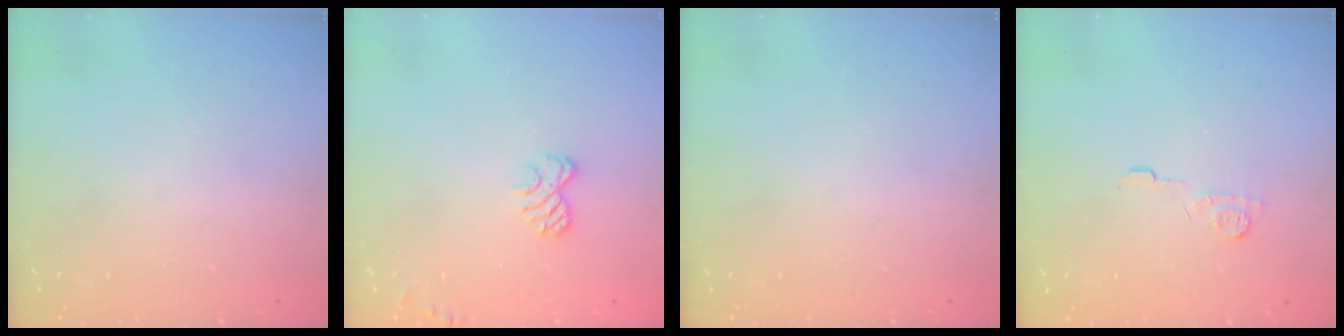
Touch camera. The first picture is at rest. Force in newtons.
{"total": 6.1, "press": 5.9, "slide": 1.4}
{"total": 0.0}
{"total": 5.8, "press": 5.8, "slide": 0.6}